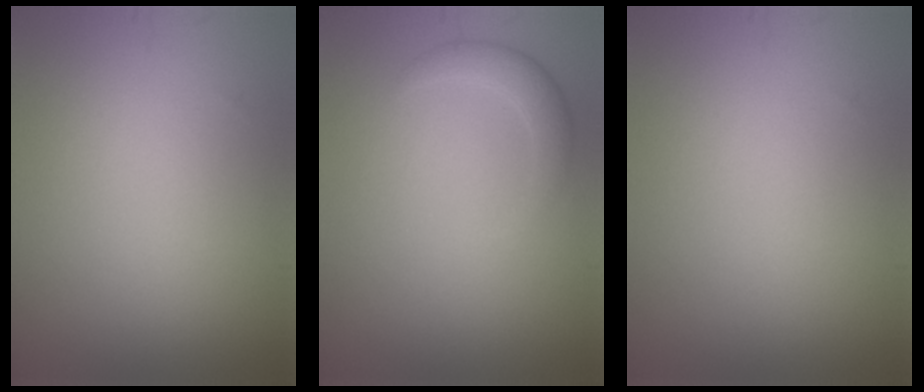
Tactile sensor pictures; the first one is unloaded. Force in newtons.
{"total": 2.1, "press": 2.1, "slide": 0.2}
{"total": 0.0}